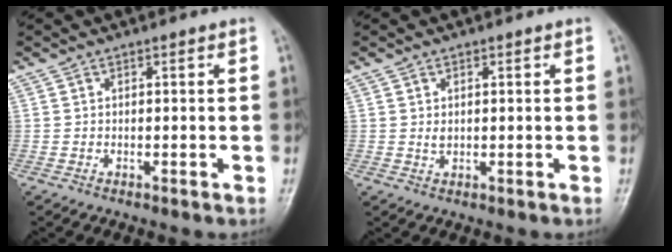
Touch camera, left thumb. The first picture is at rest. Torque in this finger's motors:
{"motor_torque": [0.04, 0.16, 0.11, -0.10, -0.03]}